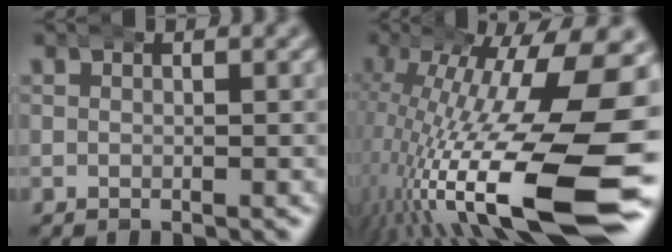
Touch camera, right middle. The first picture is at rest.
{"total": 17.4, "force": [-4.9, 5.8, 15.7], "torque": [-0.226, -0.026, -0.054]}